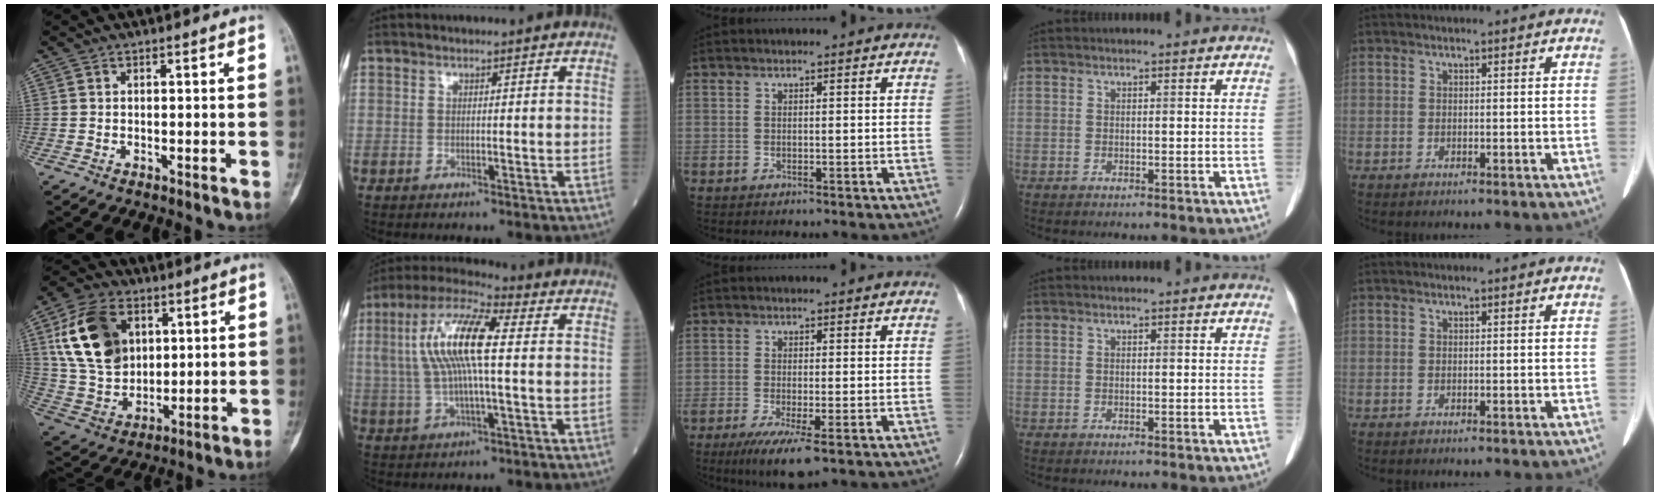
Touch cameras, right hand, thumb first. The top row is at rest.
{"thumb": {"total": 17.8, "force": [5.7, 12.5, 11.3], "torque": [-0.192, -0.009, 0.115]}, "index": {"total": 12.7, "force": [1.6, 2.5, 12.3], "torque": [-0.256, 0.022, 0.024]}, "middle": {"total": 5.9, "force": [-3.3, 0.8, 4.8], "torque": [-0.088, -0.018, -0.054]}}